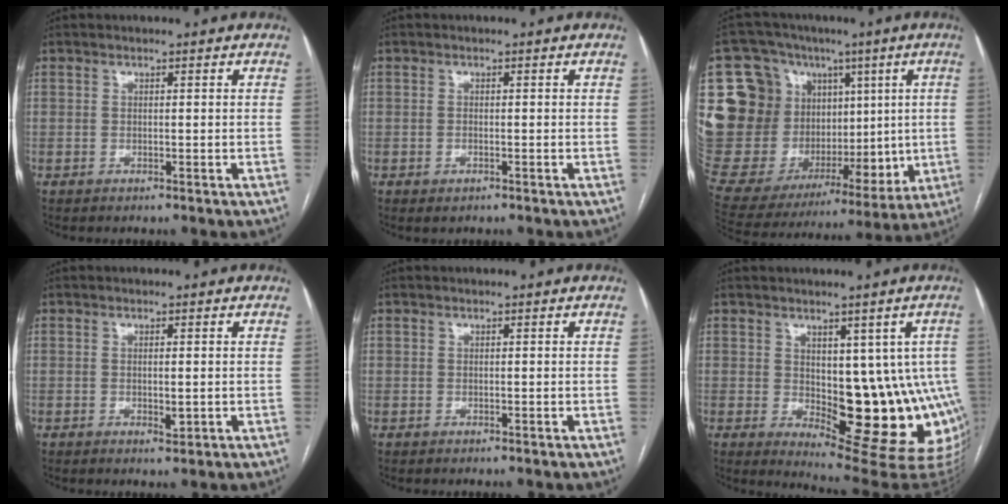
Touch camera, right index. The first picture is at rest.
{"total": 0.9, "force": [-0.4, 0.4, 0.7], "torque": [-0.014, -0.002, -0.002]}
{"total": 33.4, "force": [5.3, 23.8, 22.8], "torque": [-0.480, 0.092, 0.122]}
{"total": 1.6, "force": [-0.2, 0.5, 1.5], "torque": [-0.024, -0.005, 0.002]}
{"total": 0.0}
{"total": 15.6, "force": [-1.0, 6.7, 14.0], "torque": [-0.127, 0.004, 0.007]}